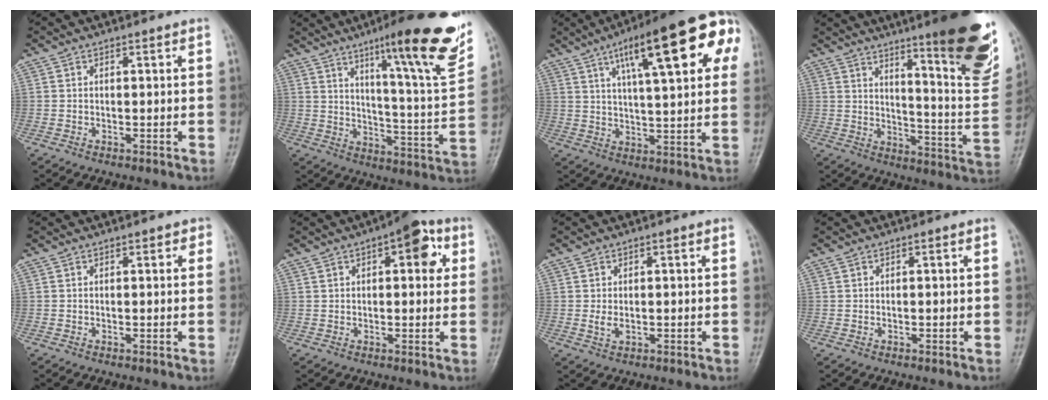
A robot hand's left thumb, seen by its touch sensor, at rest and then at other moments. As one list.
[{"total": 23.0, "force": [13.5, 3.1, 18.3], "torque": [-0.227, -0.059, 0.198]}, {"total": 22.1, "force": [9.1, 5.9, 19.3], "torque": [-0.258, 0.007, 0.126]}, {"total": 23.4, "force": [13.6, 3.8, 18.6], "torque": [-0.223, -0.076, 0.193]}, {"total": 1.6, "force": [0.5, 0.9, 1.2], "torque": [-0.006, 0.002, 0.004]}, {"total": 7.5, "force": [2.7, 3.6, 5.9], "torque": [-0.047, 0.007, 0.027]}, {"total": 2.1, "force": [-0.2, 1.4, 1.6], "torque": [-0.032, 0.002, -0.002]}, {"total": 0.0}]